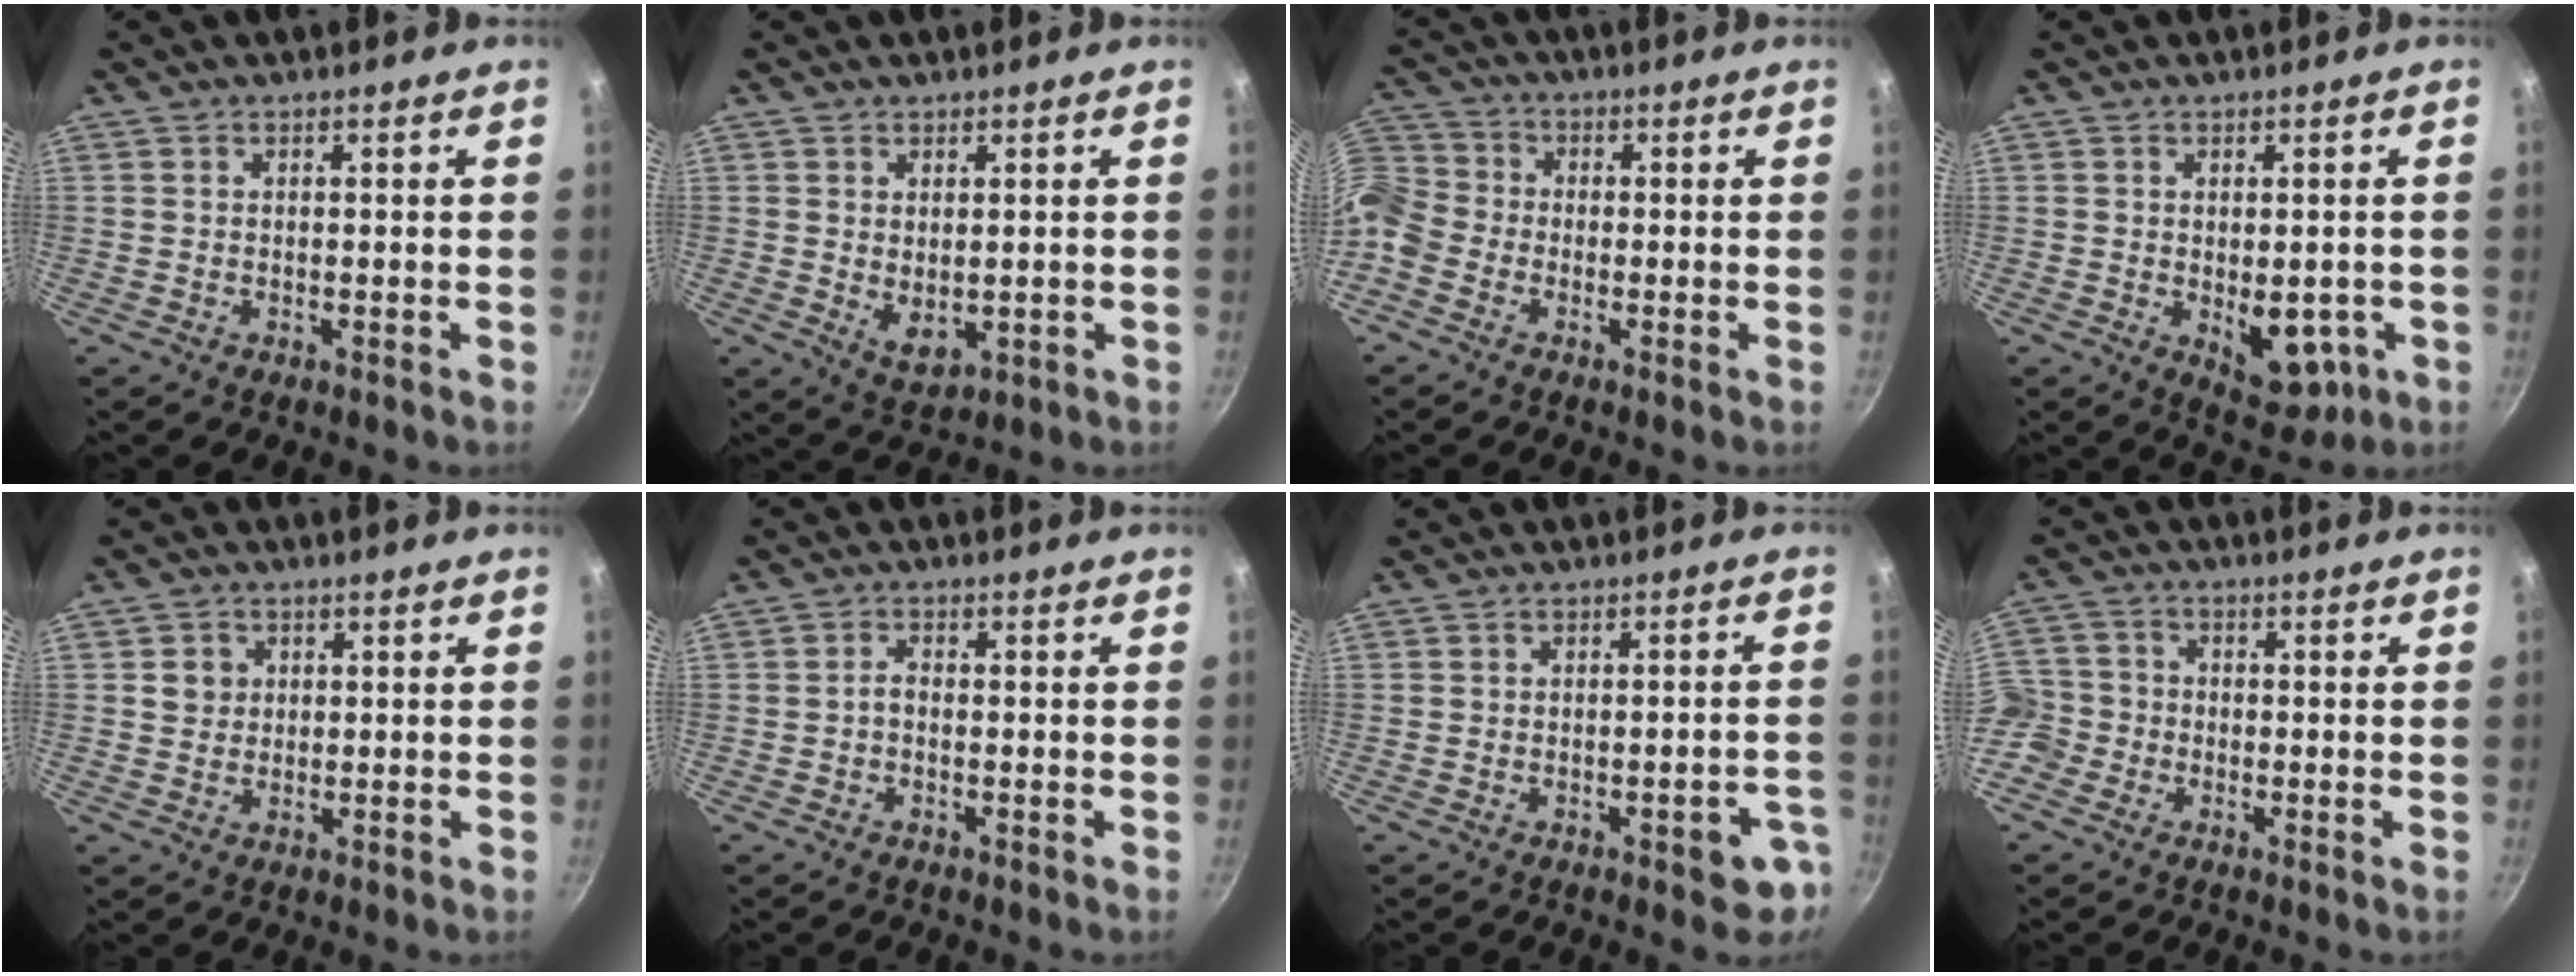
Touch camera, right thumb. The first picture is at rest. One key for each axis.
{"total": 4.7, "fx": 0.5, "fy": 2.8, "fz": 3.7, "tx": -0.054, "ty": -0.019, "tz": 0.017}
{"total": 8.5, "fx": -3.3, "fy": 6.7, "fz": 4.0, "tx": -0.078, "ty": 0.040, "tz": -0.089}
{"total": 6.4, "fx": -1.8, "fy": 3.7, "fz": 4.9, "tx": -0.038, "ty": 0.002, "tz": -0.015}
{"total": 3.1, "fx": 0.6, "fy": 2.9, "fz": 0.9, "tx": 0.003, "ty": 0.005, "tz": 0.008}
{"total": 1.5, "fx": -0.6, "fy": 0.9, "fz": 1.1, "tx": -0.019, "ty": 0.010, "tz": -0.014}
{"total": 6.6, "fx": -3.2, "fy": 2.8, "fz": 5.1, "tx": -0.031, "ty": 0.023, "tz": -0.034}
{"total": 8.8, "fx": -3.0, "fy": 7.6, "fz": 3.3, "tx": -0.061, "ty": 0.038, "tz": -0.073}